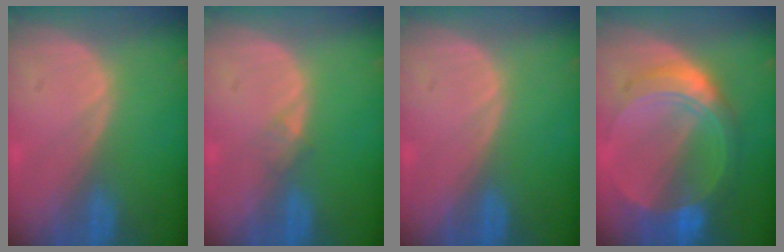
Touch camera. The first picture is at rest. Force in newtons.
{"total": 1.1, "press": 1.0, "slide": 0.1}
{"total": 0.0}
{"total": 8.7, "press": 8.7, "slide": 0.6}